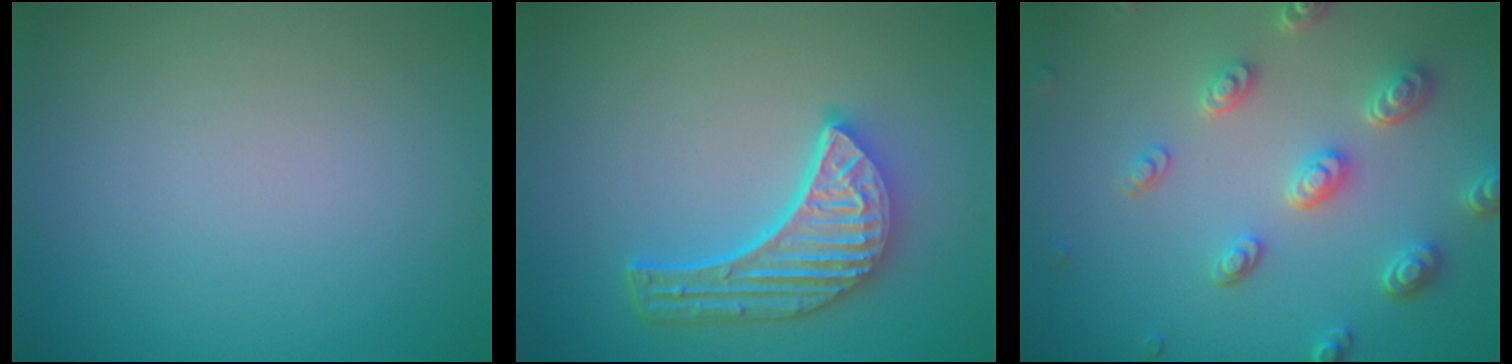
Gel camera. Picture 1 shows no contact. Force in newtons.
{"total": 5.8, "press": 4.4, "slide": 3.7}
{"total": 4.5, "press": 3.6, "slide": 2.7}